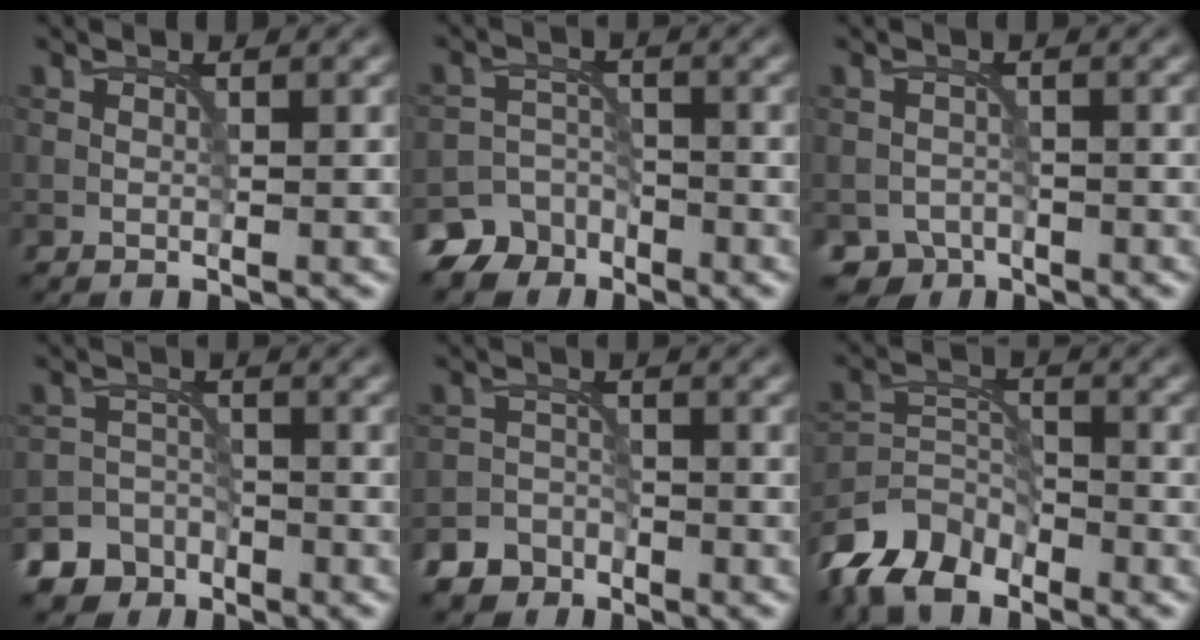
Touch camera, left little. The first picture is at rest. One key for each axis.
{"total": 5.7, "fx": -4.5, "fy": 3.5, "fz": 0.7, "tx": 0.010, "ty": -0.002, "tz": -0.075}
{"total": 2.4, "fx": -1.9, "fy": 1.3, "fz": 0.1, "tx": 0.009, "ty": -0.001, "tz": -0.037}
{"total": 6.9, "fx": -5.2, "fy": 4.5, "fz": 0.4, "tx": 0.011, "ty": -0.014, "tz": -0.098}
{"total": 4.7, "fx": -3.9, "fy": 2.6, "fz": 0.4, "tx": 0.012, "ty": -0.001, "tz": -0.063}
{"total": 6.6, "fx": -5.4, "fy": 2.8, "fz": 2.5, "tx": -0.050, "ty": -0.005, "tz": -0.122}